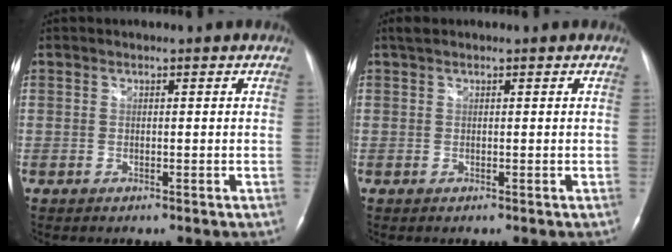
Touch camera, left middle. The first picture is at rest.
{"total": 1.1, "force": [0.8, 0.5, 0.5], "torque": [-0.008, 0.017, 0.015]}